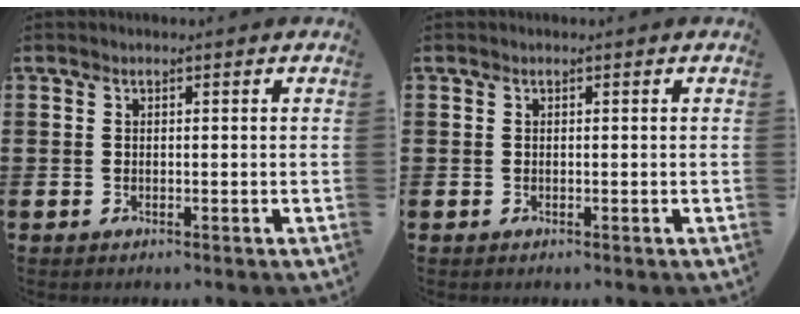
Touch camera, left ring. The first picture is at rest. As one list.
[{"total": 0.0}]